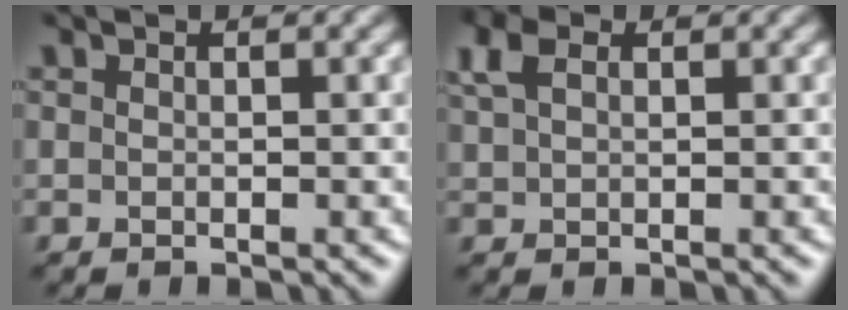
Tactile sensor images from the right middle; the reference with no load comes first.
{"total": 2.9, "force": [1.4, 1.7, 1.9], "torque": [-0.051, 0.008, 0.030]}